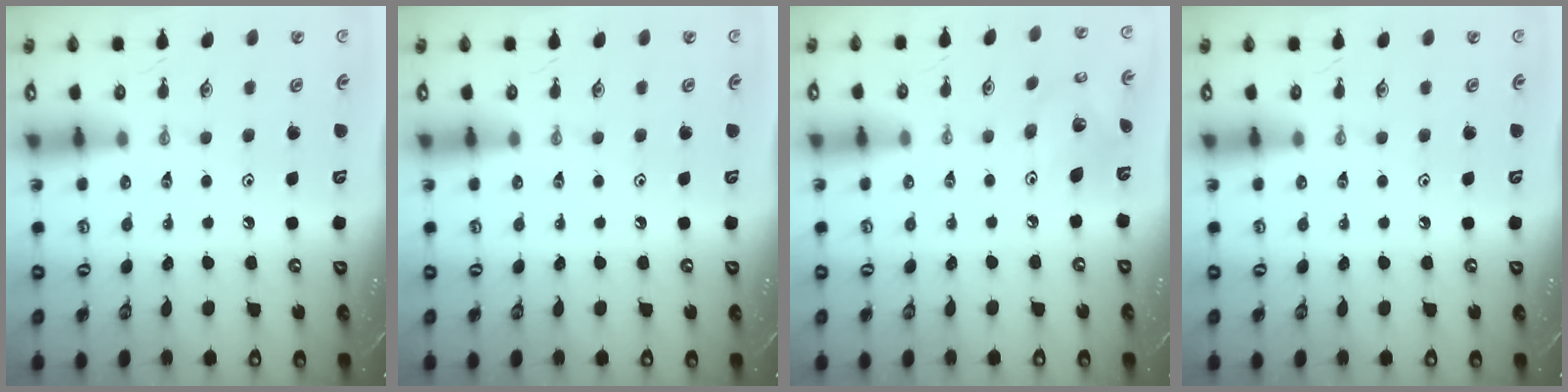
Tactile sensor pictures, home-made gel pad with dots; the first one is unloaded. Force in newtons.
{"total": 0.0}
{"total": 7.1, "press": 7.1, "slide": 0.4}
{"total": 0.0}